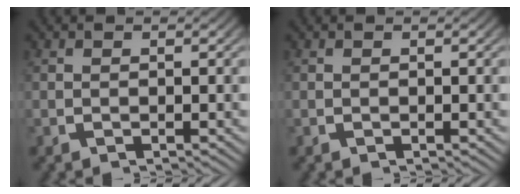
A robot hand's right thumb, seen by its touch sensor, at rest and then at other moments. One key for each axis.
{"total": 0.0}